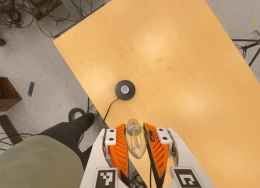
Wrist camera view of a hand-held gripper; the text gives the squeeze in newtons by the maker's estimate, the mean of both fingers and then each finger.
{"total": 22.1, "left": 24.8, "right": 19.4}